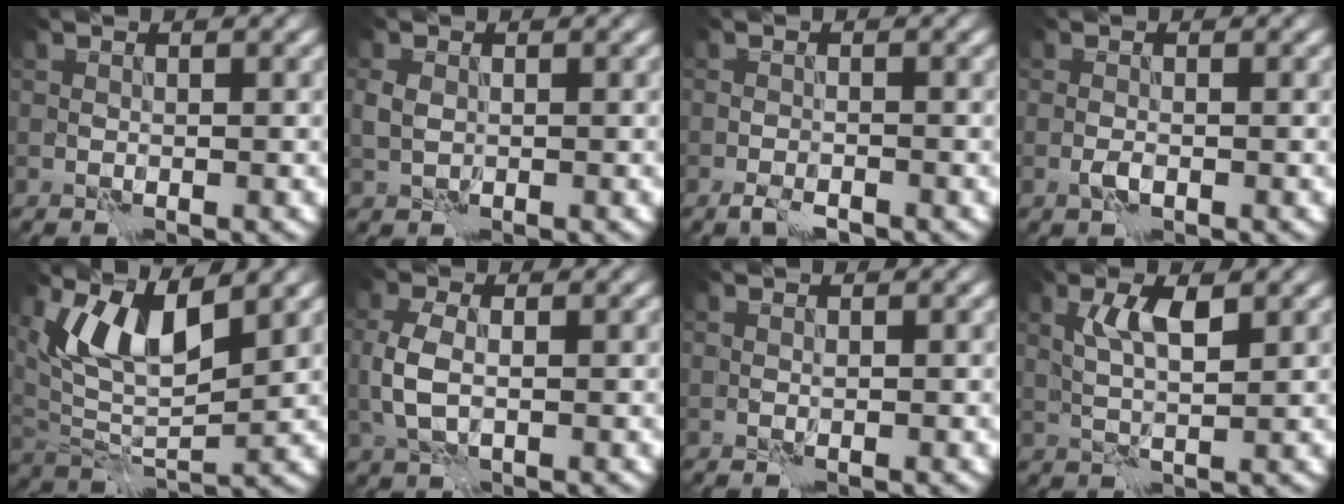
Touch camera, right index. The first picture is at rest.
{"total": 1.4, "force": [0.1, 1.1, 0.8], "torque": [-0.018, -0.002, 0.002]}
{"total": 1.7, "force": [-1.4, 0.4, 0.9], "torque": [-0.015, -0.001, -0.027]}
{"total": 0.7, "force": [-0.4, 0.2, 0.6], "torque": [-0.014, -0.001, -0.009]}
{"total": 6.6, "force": [3.7, 2.3, 4.9], "torque": [-0.102, -0.013, 0.071]}
{"total": 3.1, "force": [0.0, 1.8, 2.5], "torque": [-0.065, 0.000, 0.000]}
{"total": 0.0}
{"total": 2.8, "force": [1.3, 0.4, 2.5], "torque": [-0.050, 0.003, 0.024]}